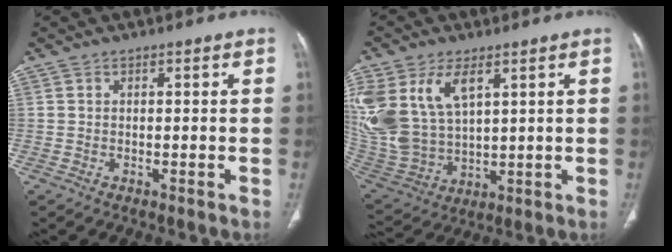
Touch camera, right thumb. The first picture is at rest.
{"total": 18.9, "force": [7.2, 11.4, 13.3], "torque": [-0.296, -0.016, 0.154]}